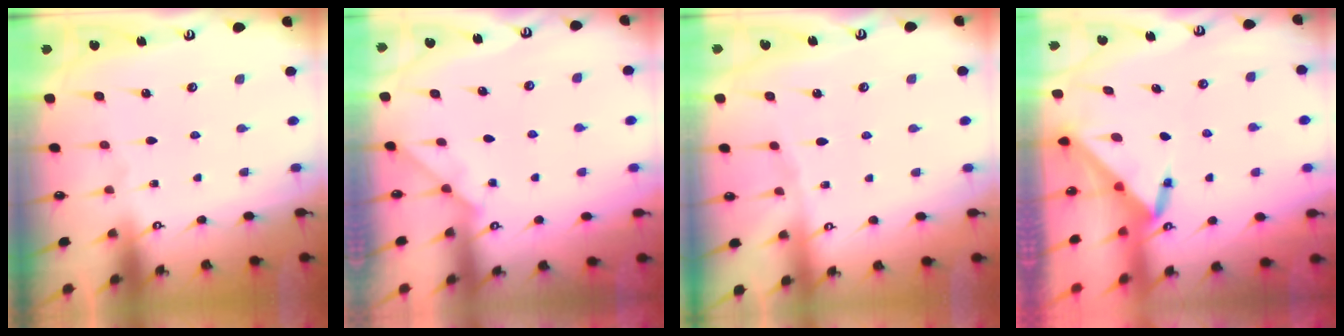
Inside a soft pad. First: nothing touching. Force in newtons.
{"total": 2.4, "press": 2.3, "slide": 0.4}
{"total": 3.0, "press": 2.9, "slide": 0.6}
{"total": 3.5, "press": 3.5, "slide": 0.3}